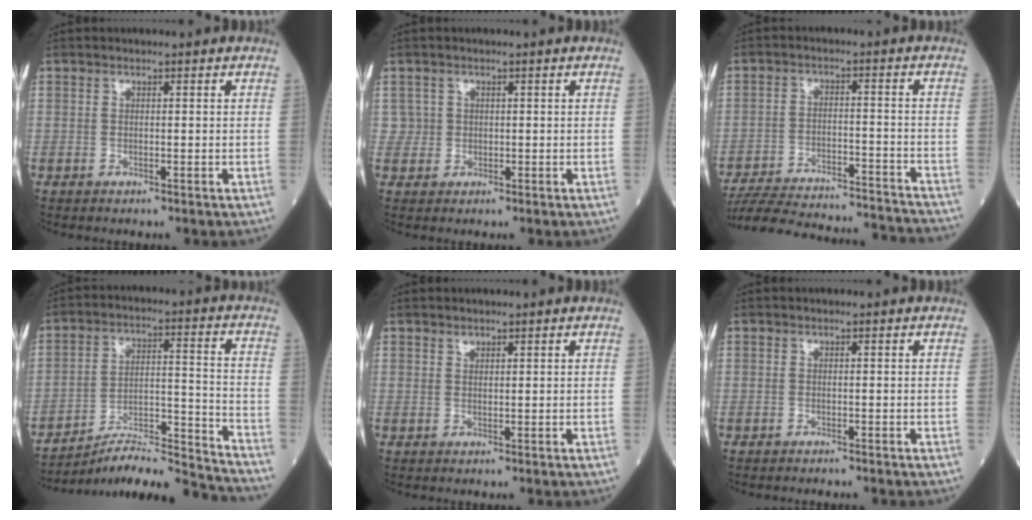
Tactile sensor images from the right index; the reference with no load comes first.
{"total": 1.6, "force": [0.4, 1.5, -0.3], "torque": [0.016, 0.004, 0.006]}
{"total": 24.7, "force": [-23.3, 1.9, 7.9], "torque": [-0.133, -0.028, -0.318]}
{"total": 15.0, "force": [-14.6, -1.4, 3.1], "torque": [-0.046, 0.029, -0.235]}
{"total": 0.8, "force": [0.7, 0.2, 0.1], "torque": [-0.005, -0.002, 0.015]}
{"total": 1.3, "force": [-1.1, -0.1, 0.5], "torque": [-0.007, 0.001, -0.012]}